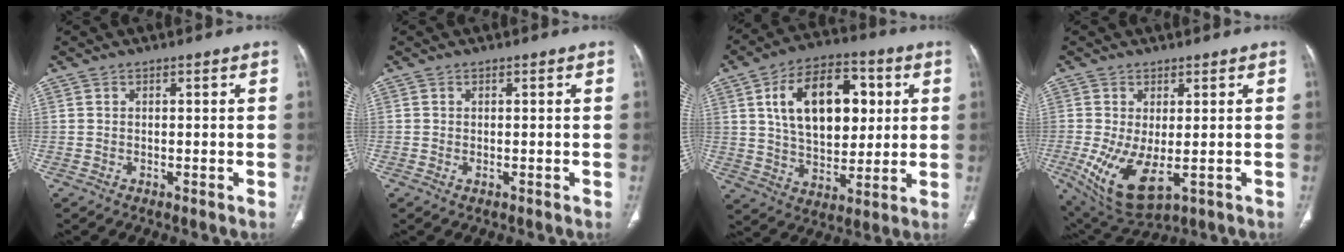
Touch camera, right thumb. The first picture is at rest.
{"total": 0.6, "force": [-0.2, 0.3, 0.5], "torque": [-0.010, -0.001, -0.002]}
{"total": 19.4, "force": [4.9, 11.6, 14.8], "torque": [-0.200, 0.000, 0.084]}
{"total": 10.6, "force": [-2.2, 4.7, 9.2], "torque": [-0.182, -0.021, -0.018]}